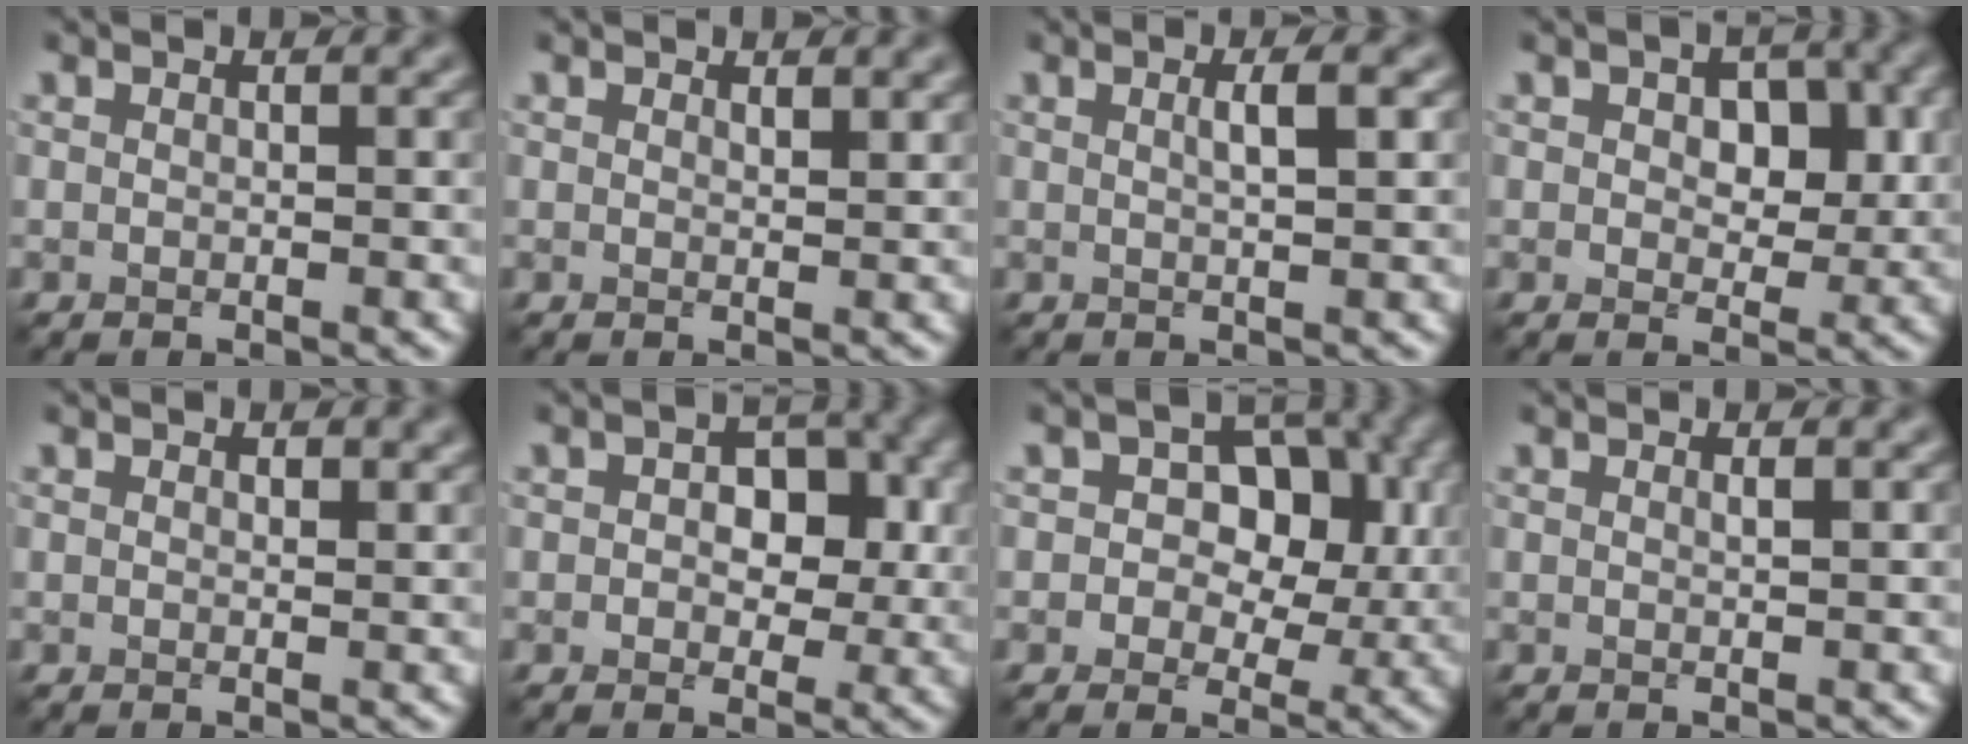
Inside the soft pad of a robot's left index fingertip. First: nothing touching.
{"total": 1.0, "force": [0.8, 0.2, 0.5], "torque": [-0.009, -0.002, 0.014]}
{"total": 2.2, "force": [0.5, 0.5, 2.1], "torque": [-0.025, 0.006, 0.002]}
{"total": 4.5, "force": [0.9, 2.7, 3.5], "torque": [-0.049, -0.003, 0.013]}
{"total": 0.8, "force": [0.6, 0.4, 0.5], "torque": [-0.006, -0.001, 0.009]}
{"total": 5.1, "force": [0.8, 3.3, 3.9], "torque": [-0.042, 0.000, 0.004]}
{"total": 7.1, "force": [1.5, 5.3, 4.4], "torque": [-0.040, 0.009, 0.005]}
{"total": 0.6, "force": [0.3, 0.1, 0.4], "torque": [-0.001, 0.000, 0.003]}